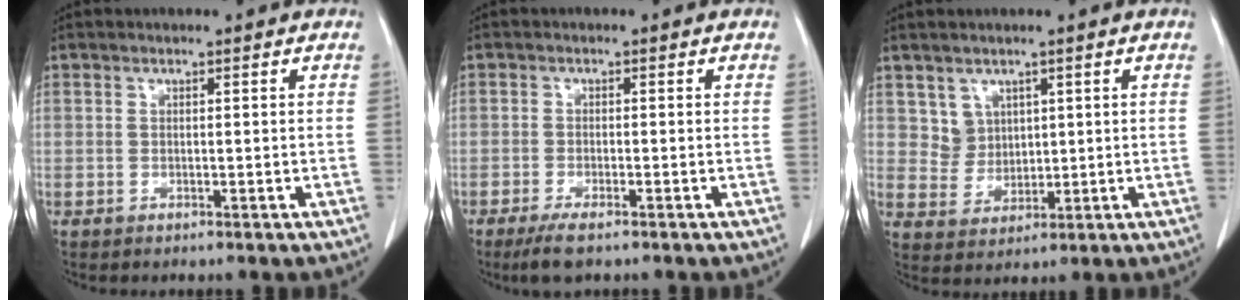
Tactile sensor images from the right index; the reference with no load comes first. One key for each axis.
{"total": 4.0, "fx": -2.8, "fy": 0.7, "fz": 2.7, "tx": -0.055, "ty": -0.009, "tz": -0.049}
{"total": 4.0, "fx": 2.0, "fy": 3.4, "fz": 0.3, "tx": -0.003, "ty": 0.003, "tz": 0.045}